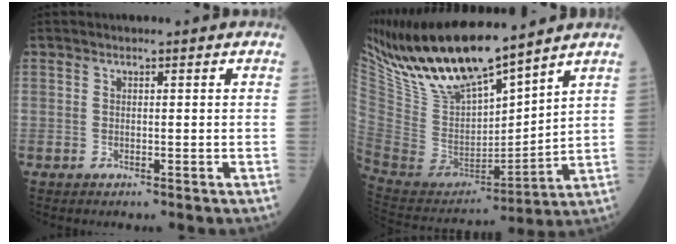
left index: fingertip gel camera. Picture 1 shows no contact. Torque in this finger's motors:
{"motor_torque": [0.34, -0.87, 0.37, 0.09]}